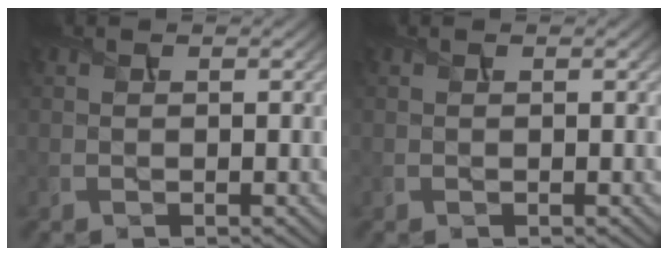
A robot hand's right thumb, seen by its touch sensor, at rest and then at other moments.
{"total": 0.0}